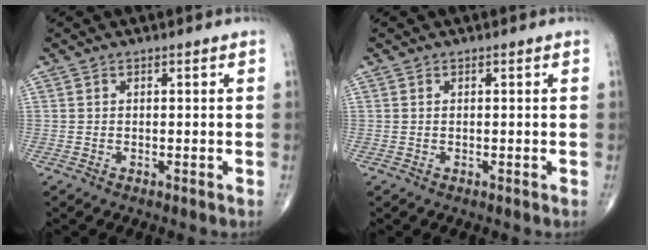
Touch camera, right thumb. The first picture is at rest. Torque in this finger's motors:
{"motor_torque": [0.48, 0.41, -0.04, -0.08, 0.01]}